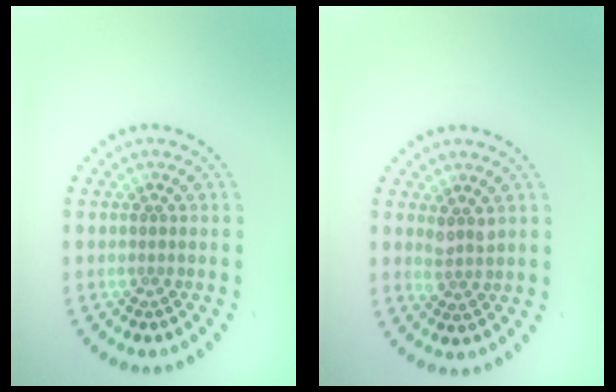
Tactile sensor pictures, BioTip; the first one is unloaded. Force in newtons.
{"total": 1.5, "press": 1.2, "slide": 0.9}